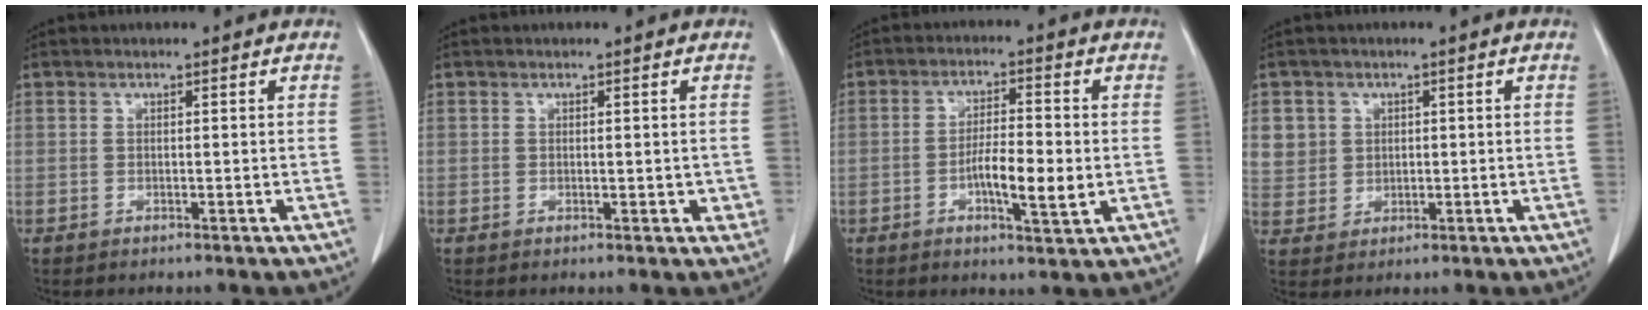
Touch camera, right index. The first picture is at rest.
{"total": 1.7, "force": [0.0, 0.9, 1.5], "torque": [-0.012, -0.003, 0.004]}
{"total": 7.2, "force": [-1.5, 1.3, 7.0], "torque": [-0.119, -0.001, -0.027]}
{"total": 5.3, "force": [1.7, 4.9, 0.6], "torque": [-0.009, 0.007, 0.042]}